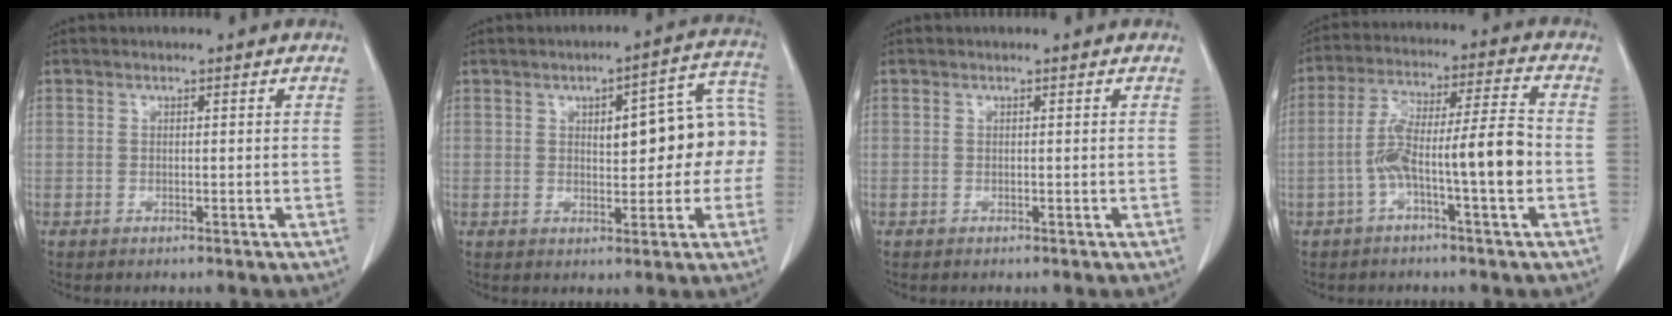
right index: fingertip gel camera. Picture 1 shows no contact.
{"total": 12.0, "force": [0.9, 4.4, 11.1], "torque": [-0.131, 0.044, 0.016]}
{"total": 0.0}
{"total": 10.8, "force": [-2.8, 0.6, 10.4], "torque": [-0.186, 0.029, -0.049]}